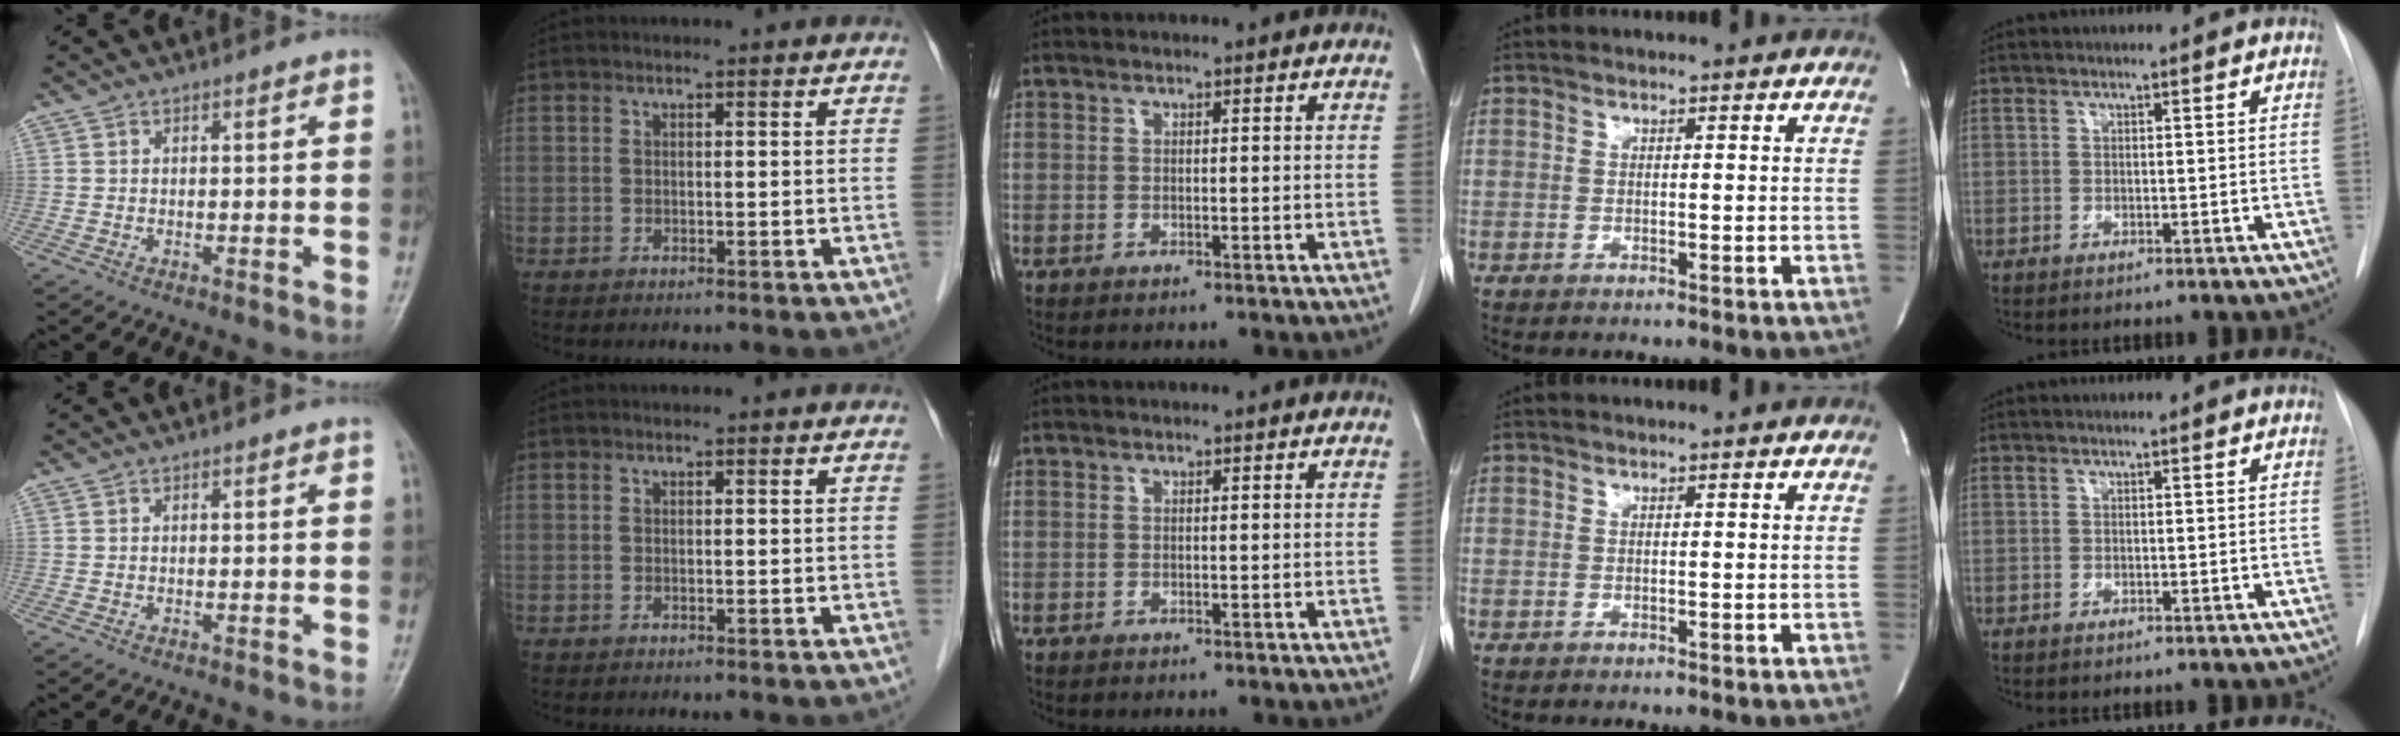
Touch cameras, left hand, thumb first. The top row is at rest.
{}